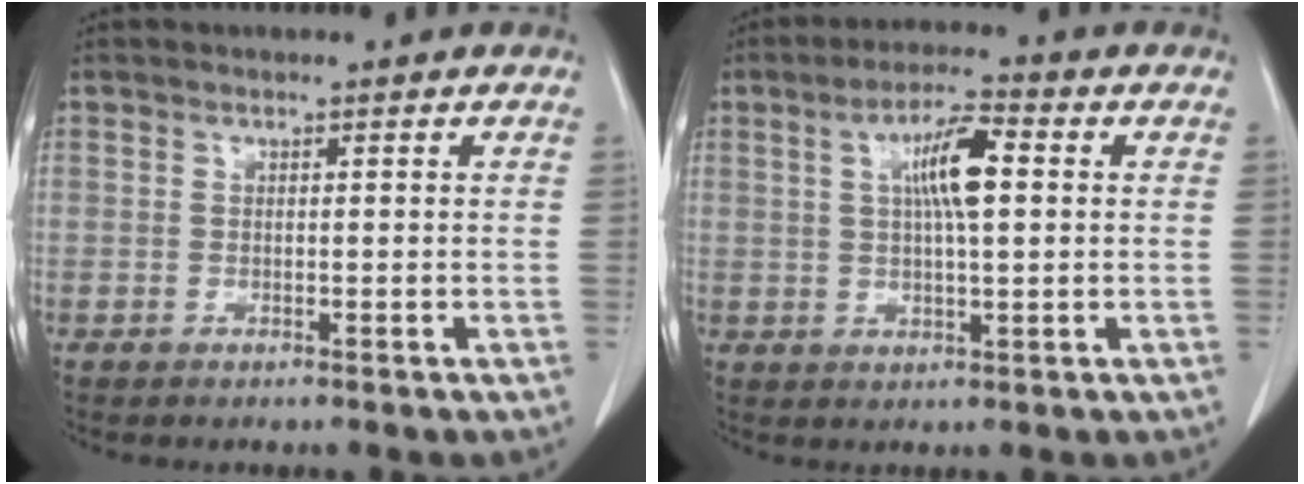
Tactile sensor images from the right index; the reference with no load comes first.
{"total": 7.6, "force": [1.6, 1.3, 7.3], "torque": [-0.130, 0.012, 0.028]}